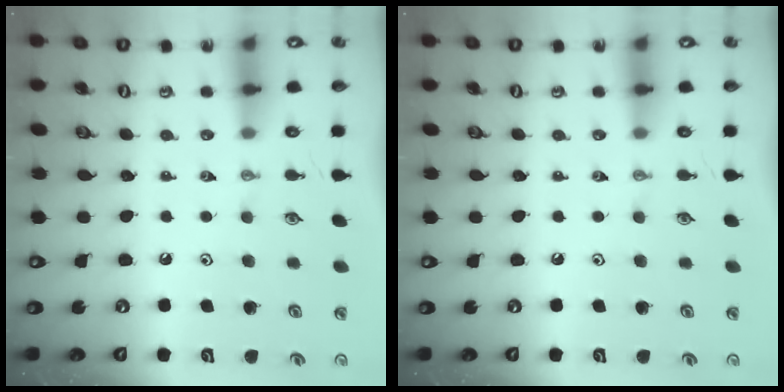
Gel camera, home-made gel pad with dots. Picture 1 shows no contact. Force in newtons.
{"total": 0.0}